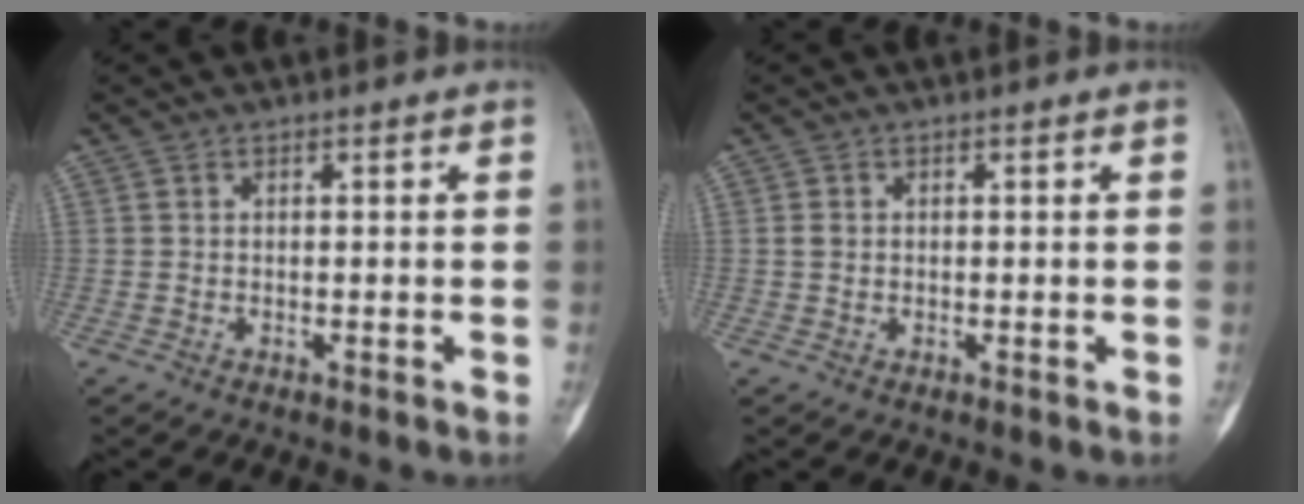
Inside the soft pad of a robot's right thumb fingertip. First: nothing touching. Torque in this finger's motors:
{"motor_torque": [0.13, 0.89, 0.20, -0.09, 0.06]}